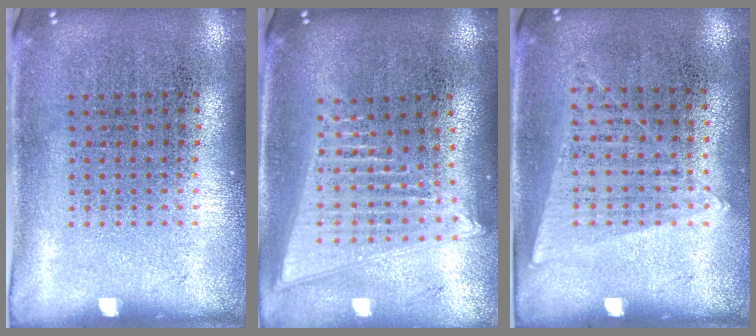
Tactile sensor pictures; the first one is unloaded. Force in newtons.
{"total": 2.1, "press": 1.8, "slide": 1.0}
{"total": 1.3, "press": 1.1, "slide": 0.6}